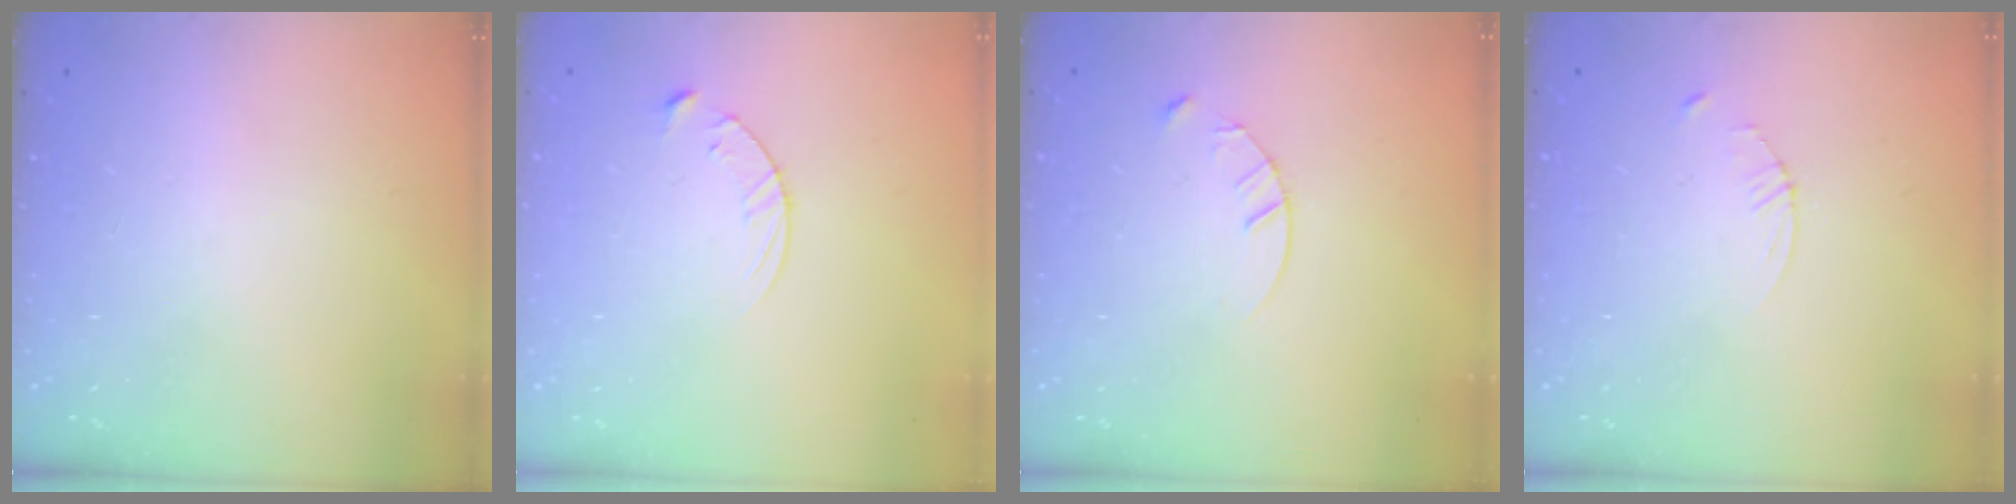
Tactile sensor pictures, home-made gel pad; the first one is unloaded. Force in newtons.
{"total": 5.4, "press": 5.4, "slide": 0.5}
{"total": 4.1, "press": 4.1, "slide": 0.5}
{"total": 2.3, "press": 2.3, "slide": 0.3}